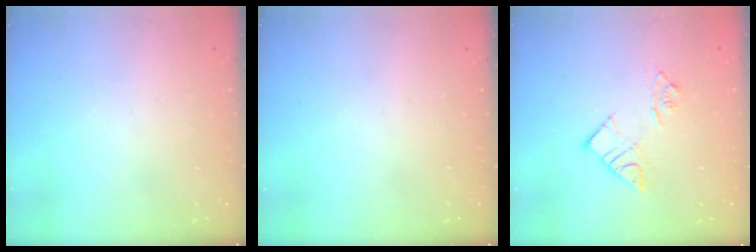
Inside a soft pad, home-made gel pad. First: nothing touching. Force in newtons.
{"total": 0.0}
{"total": 9.2, "press": 9.2, "slide": 0.6}